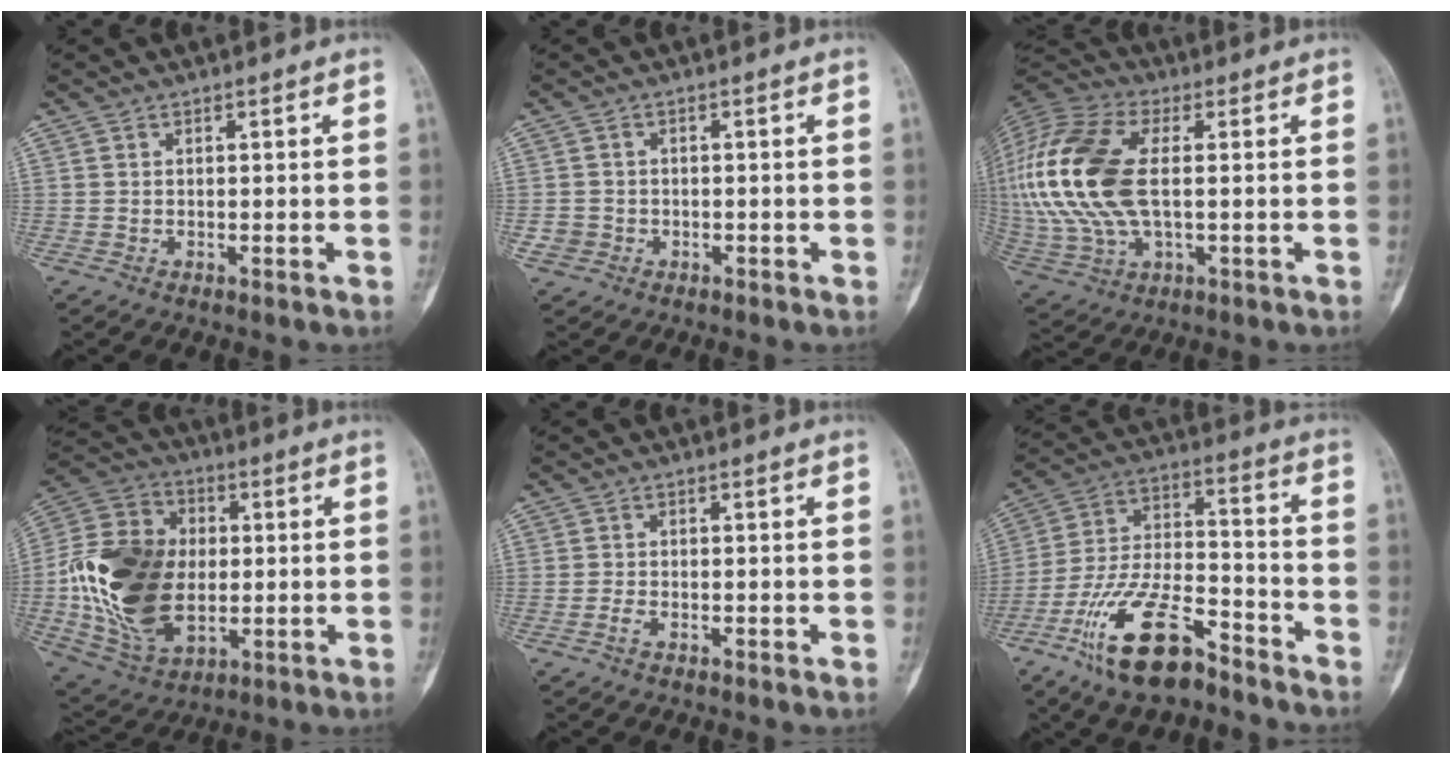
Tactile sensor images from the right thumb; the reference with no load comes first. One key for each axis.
{"total": 2.6, "fx": -0.9, "fy": 2.4, "fz": 0.5, "tx": -0.003, "ty": 0.008, "tz": -0.016}
{"total": 22.4, "fx": 1.2, "fy": 12.2, "fz": 18.8, "tx": -0.421, "ty": 0.004, "tz": 0.024}
{"total": 22.8, "fx": -1.1, "fy": 15.2, "fz": 16.9, "tx": -0.319, "ty": 0.001, "tz": -0.011}
{"total": 1.4, "fx": -0.9, "fy": 0.6, "fz": 0.8, "tx": -0.021, "ty": 0.003, "tz": -0.020}
{"total": 17.3, "fx": -11.2, "fy": 6.5, "fz": 11.4, "tx": -0.213, "ty": 0.072, "tz": -0.209}